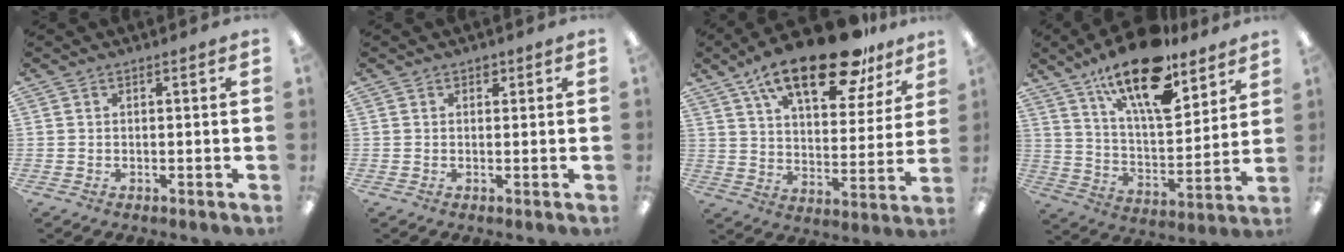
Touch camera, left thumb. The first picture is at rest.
{"total": 1.3, "force": [0.8, 0.9, 0.4], "torque": [-0.001, 0.000, 0.012]}
{"total": 22.2, "force": [14.9, 8.4, 14.1], "torque": [-0.224, -0.078, 0.250]}
{"total": 20.1, "force": [14.0, 7.4, 12.4], "torque": [-0.206, -0.078, 0.236]}